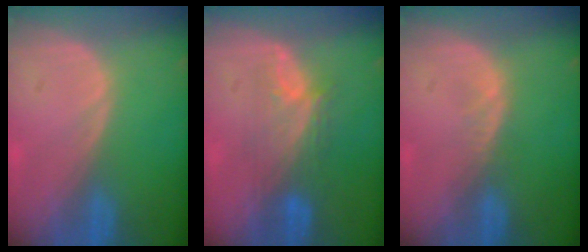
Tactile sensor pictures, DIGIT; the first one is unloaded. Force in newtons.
{"total": 5.4, "press": 5.3, "slide": 1.5}
{"total": 1.1, "press": 1.1, "slide": 0.3}